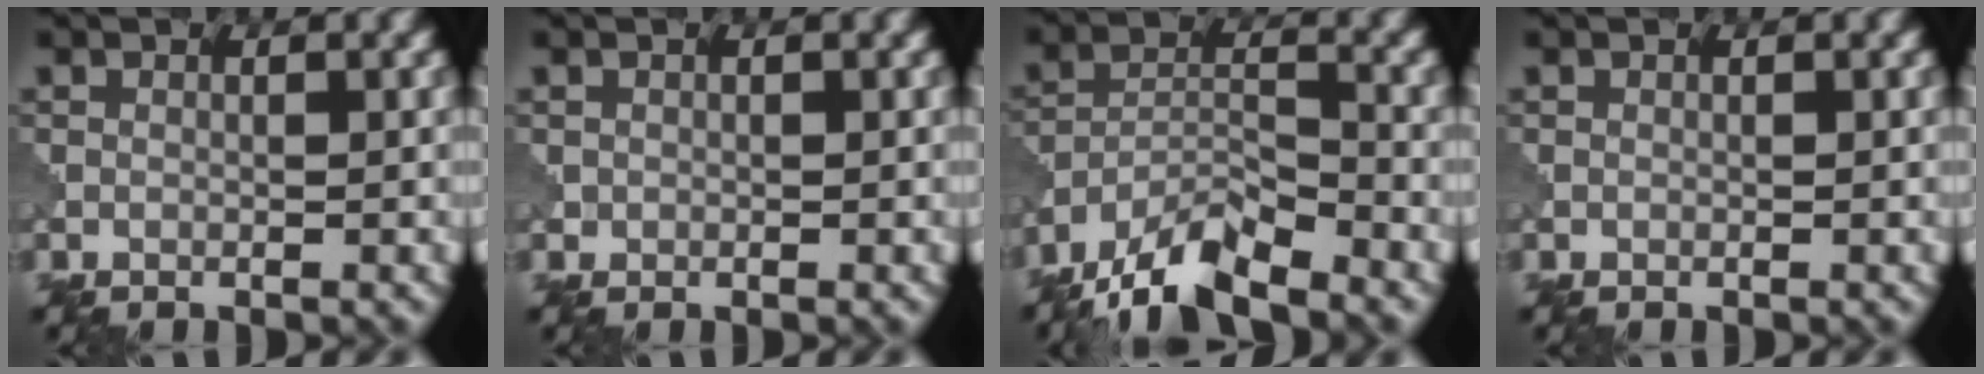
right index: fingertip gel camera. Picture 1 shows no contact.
{"total": 0.5, "force": [0.1, 0.5, -0.1], "torque": [0.004, 0.001, 0.001]}
{"total": 7.5, "force": [-6.2, 1.8, 3.9], "torque": [-0.068, -0.001, -0.118]}
{"total": 0.0}